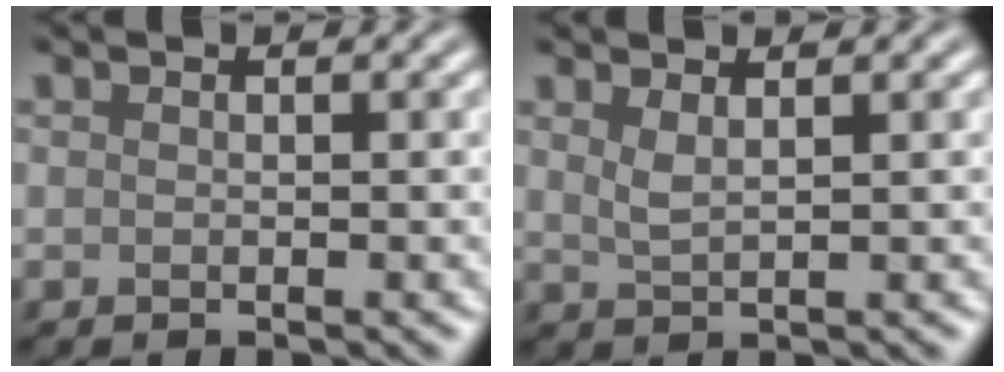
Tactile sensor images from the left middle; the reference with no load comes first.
{"total": 1.3, "force": [0.9, 0.1, 0.9], "torque": [-0.026, 0.000, 0.021]}